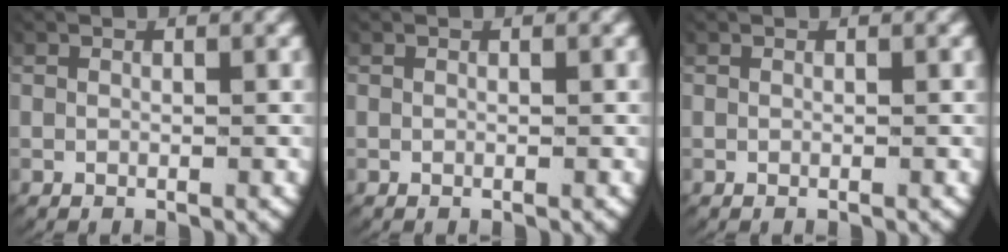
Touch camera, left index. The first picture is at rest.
{"total": 0.0}
{"total": 0.0}